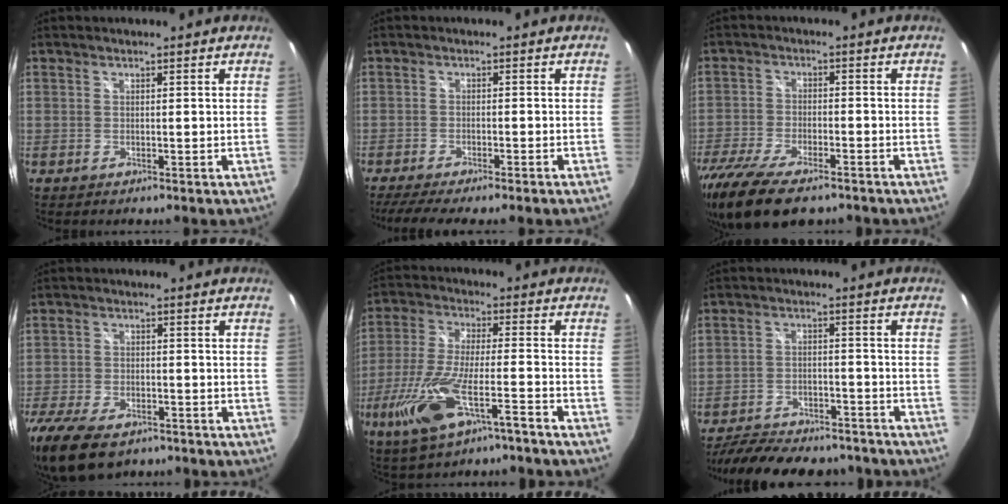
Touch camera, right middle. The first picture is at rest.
{"total": 7.3, "force": [-6.2, -0.5, 3.8], "torque": [-0.087, -0.020, -0.098]}
{"total": 17.1, "force": [-12.5, 6.1, 9.9], "torque": [-0.224, -0.053, -0.215]}
{"total": 15.5, "force": [-10.7, 7.6, 8.3], "torque": [-0.216, -0.043, -0.186]}
{"total": 14.7, "force": [-8.5, 3.3, 11.5], "torque": [-0.253, -0.029, -0.158]}
{"total": 19.0, "force": [-16.2, 6.2, 7.9], "torque": [-0.167, -0.008, -0.222]}